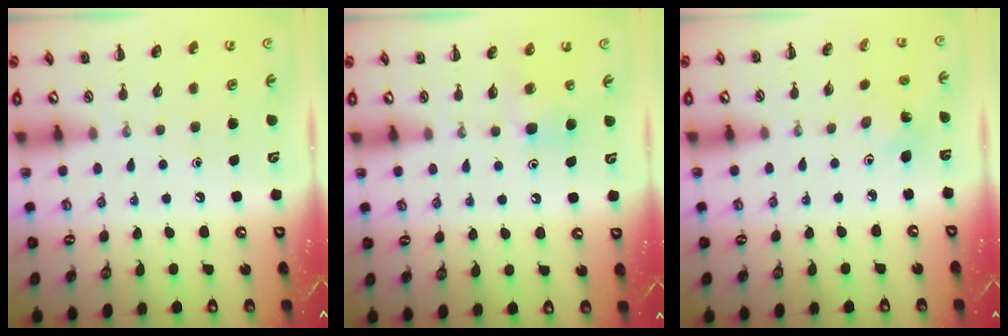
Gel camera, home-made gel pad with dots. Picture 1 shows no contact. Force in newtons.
{"total": 5.2, "press": 4.9, "slide": 1.7}
{"total": 3.5, "press": 3.4, "slide": 1.0}